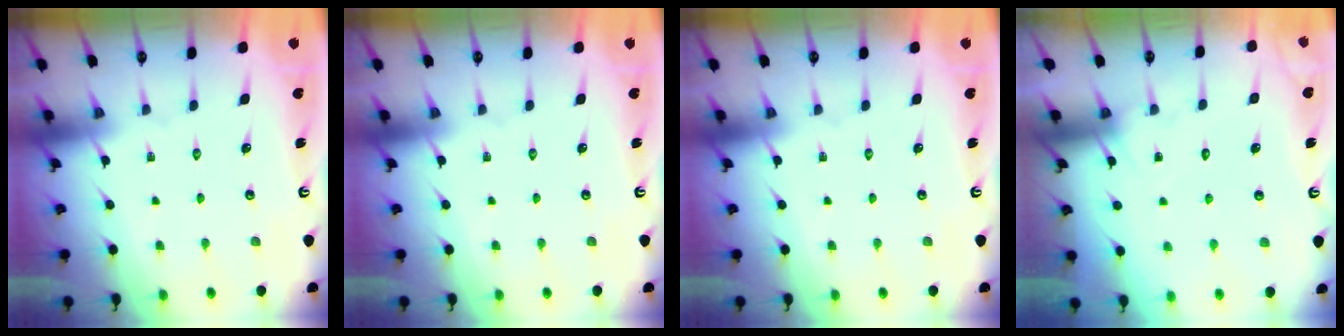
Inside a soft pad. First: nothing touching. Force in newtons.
{"total": 0.0}
{"total": 0.0}
{"total": 6.6, "press": 6.6, "slide": 0.5}